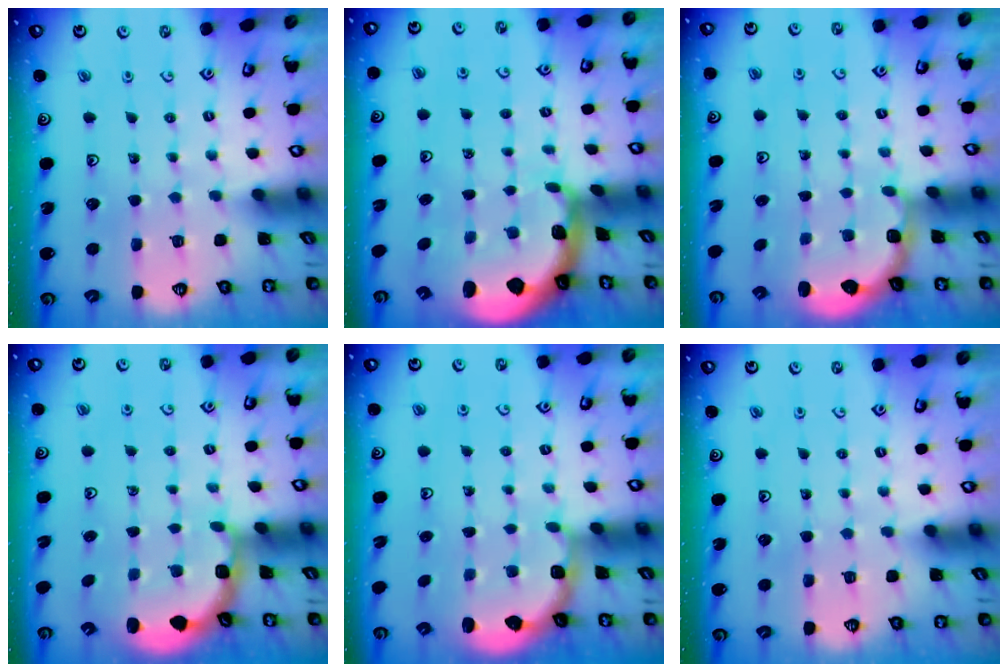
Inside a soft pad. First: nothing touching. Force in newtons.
{"total": 1.9, "press": 1.8, "slide": 0.5}
{"total": 2.6, "press": 2.1, "slide": 1.5}
{"total": 2.7, "press": 2.1, "slide": 1.7}
{"total": 2.7, "press": 2.3, "slide": 1.5}
{"total": 0.0}